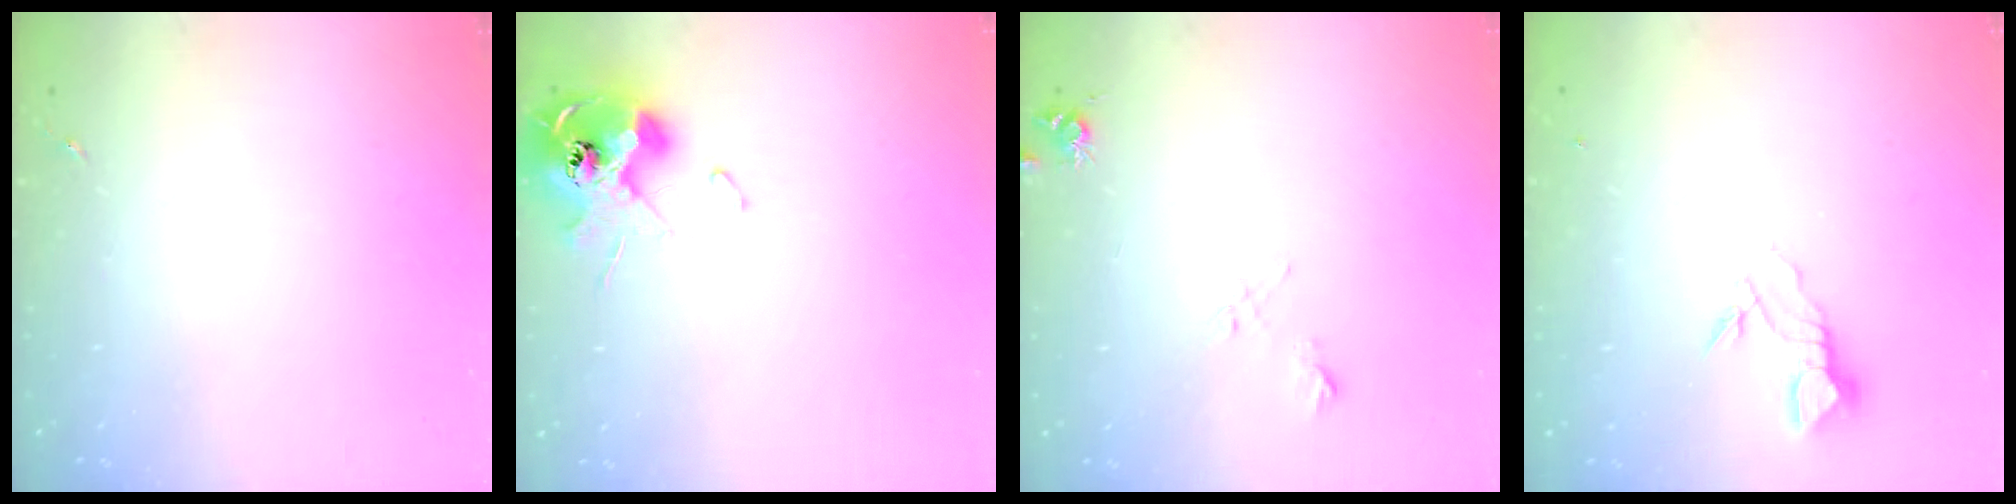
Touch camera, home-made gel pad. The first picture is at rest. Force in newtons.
{"total": 12.8, "press": 12.8, "slide": 1.5}
{"total": 8.2, "press": 8.2, "slide": 0.8}
{"total": 3.7, "press": 3.6, "slide": 0.4}